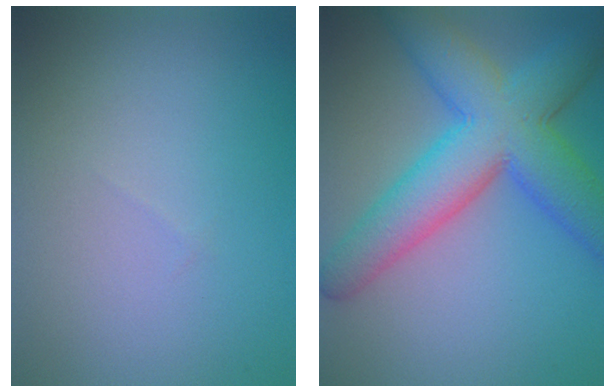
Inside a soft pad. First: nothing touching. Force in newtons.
{"total": 9.6, "press": 9.6, "slide": 0.4}